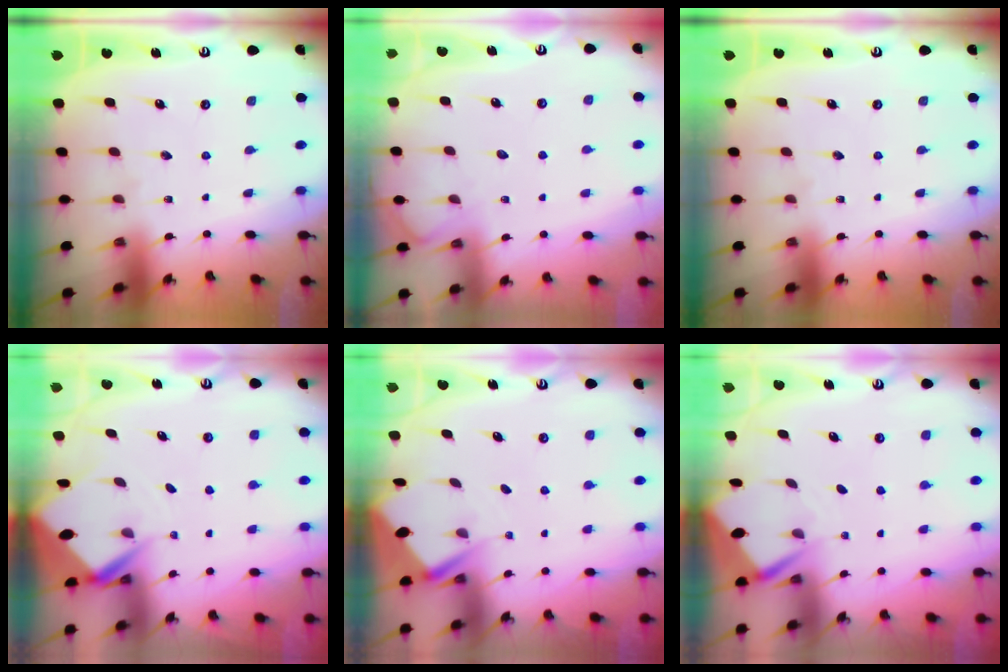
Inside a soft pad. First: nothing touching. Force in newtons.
{"total": 4.3, "press": 4.2, "slide": 0.4}
{"total": 0.0}
{"total": 4.2, "press": 4.2, "slide": 0.3}
{"total": 3.0, "press": 2.9, "slide": 0.4}
{"total": 3.8, "press": 3.8, "slide": 0.1}